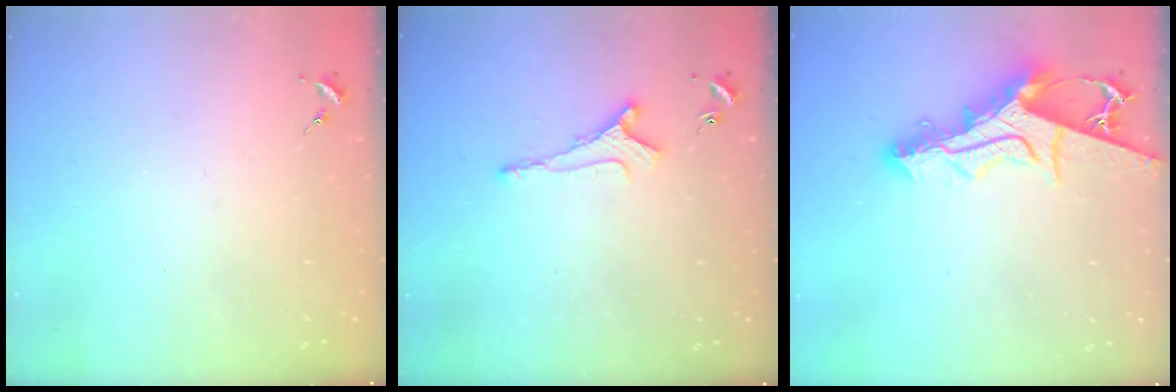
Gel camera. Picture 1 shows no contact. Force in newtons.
{"total": 4.5, "press": 4.4, "slide": 0.9}
{"total": 15.2, "press": 15.2, "slide": 1.3}